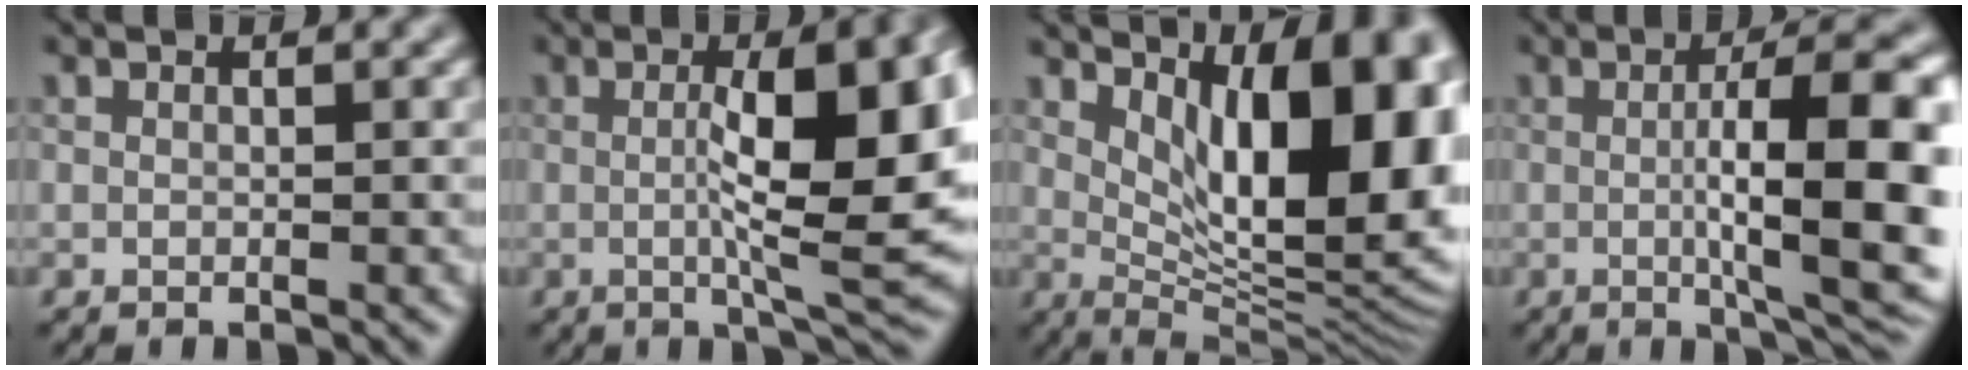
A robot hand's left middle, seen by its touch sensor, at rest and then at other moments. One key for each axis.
{"total": 11.4, "fx": 0.4, "fy": 2.6, "fz": 11.1, "tx": -0.154, "ty": 0.003, "tz": 0.006}
{"total": 13.7, "fx": 3.5, "fy": 5.7, "fz": 12.0, "tx": -0.129, "ty": 0.003, "tz": 0.054}
{"total": 11.3, "fx": -0.2, "fy": 2.9, "fz": 11.0, "tx": -0.138, "ty": -0.004, "tz": 0.000}